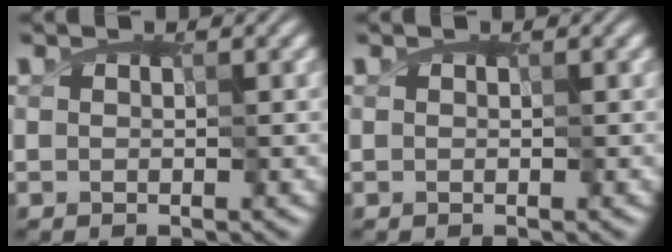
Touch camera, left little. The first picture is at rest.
{"total": 0.0}